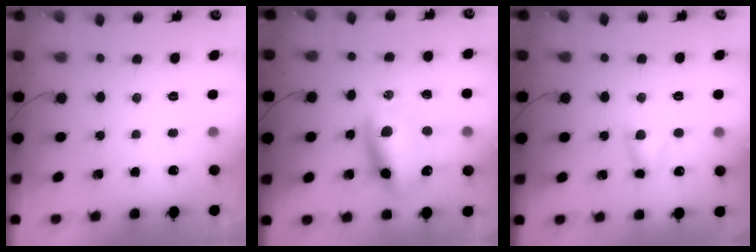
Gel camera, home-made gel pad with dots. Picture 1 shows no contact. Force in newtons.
{"total": 13.3, "press": 12.8, "slide": 3.5}
{"total": 5.3, "press": 5.2, "slide": 1.2}